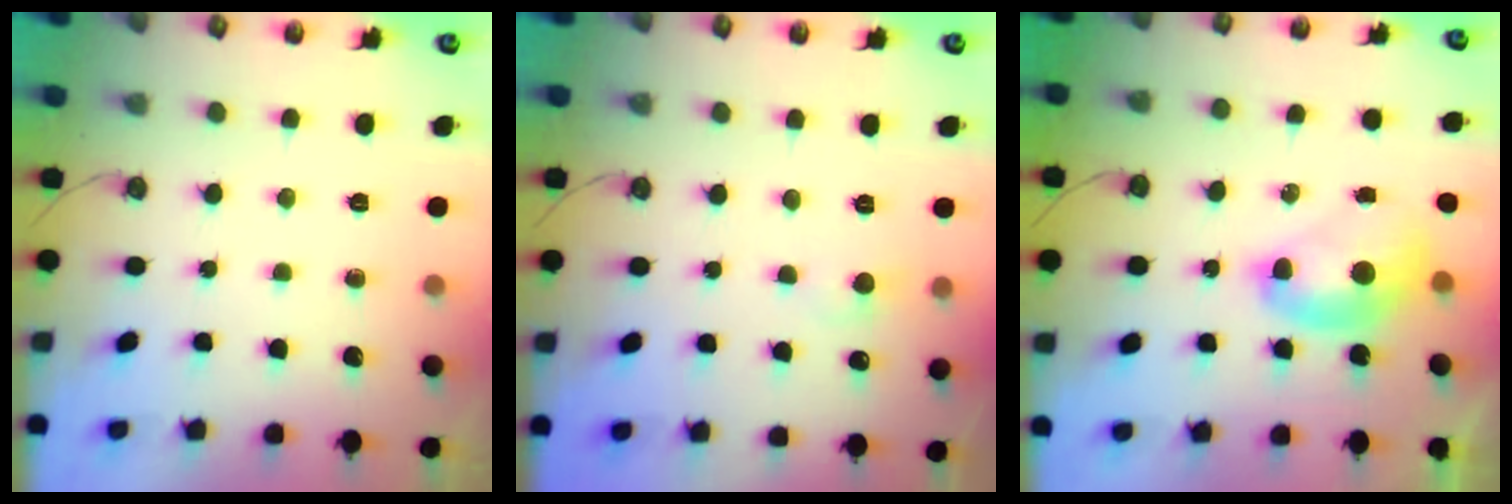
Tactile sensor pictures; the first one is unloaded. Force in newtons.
{"total": 0.8, "press": 0.5, "slide": 0.6}
{"total": 2.6, "press": 2.6, "slide": 0.1}